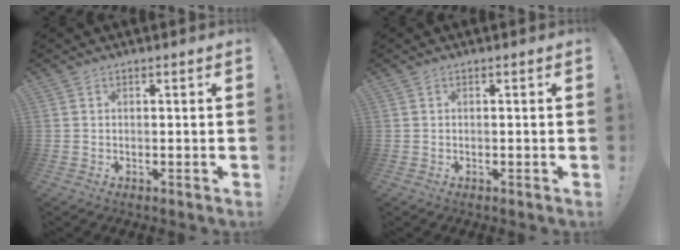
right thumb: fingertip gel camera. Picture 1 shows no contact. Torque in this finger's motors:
{"motor_torque": [1.71, 0.77, 0.66, -0.70, 0.07]}